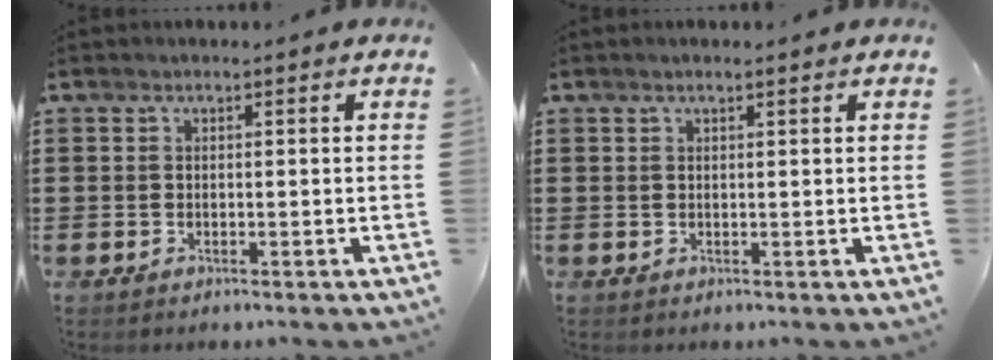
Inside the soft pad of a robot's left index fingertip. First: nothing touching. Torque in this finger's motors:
{"motor_torque": [0.61, 1.08, -0.01, -0.01]}